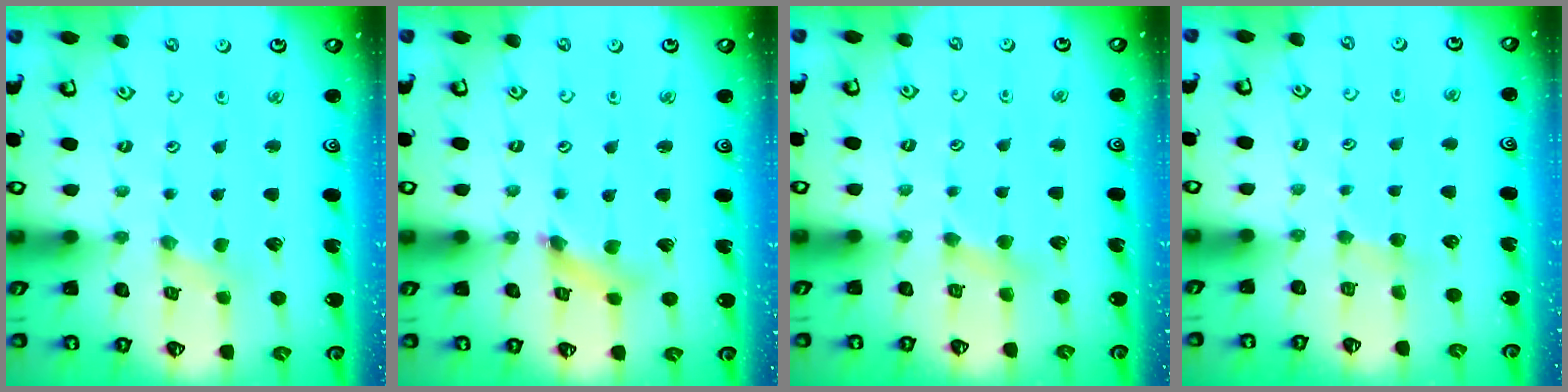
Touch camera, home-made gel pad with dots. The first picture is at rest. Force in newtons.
{"total": 3.6, "press": 3.6, "slide": 0.6}
{"total": 3.0, "press": 3.0, "slide": 0.4}
{"total": 2.2, "press": 2.2, "slide": 0.3}